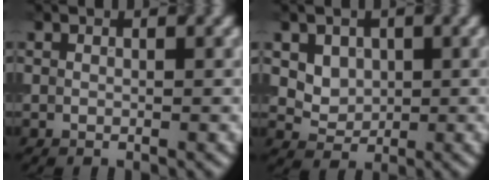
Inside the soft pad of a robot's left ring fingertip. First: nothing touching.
{"total": 2.9, "force": [1.2, 2.3, 1.4], "torque": [-0.033, -0.007, 0.043]}